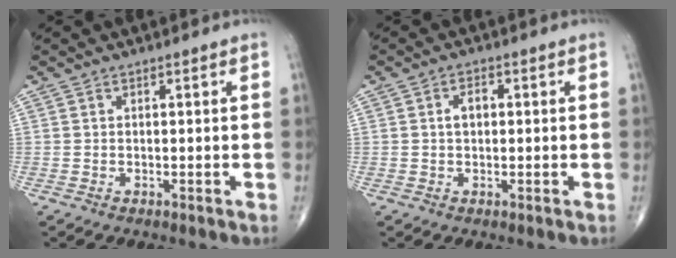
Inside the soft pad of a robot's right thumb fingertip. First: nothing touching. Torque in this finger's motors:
{"motor_torque": [0.33, 0.38, 0.57, 0.23, 0.00]}